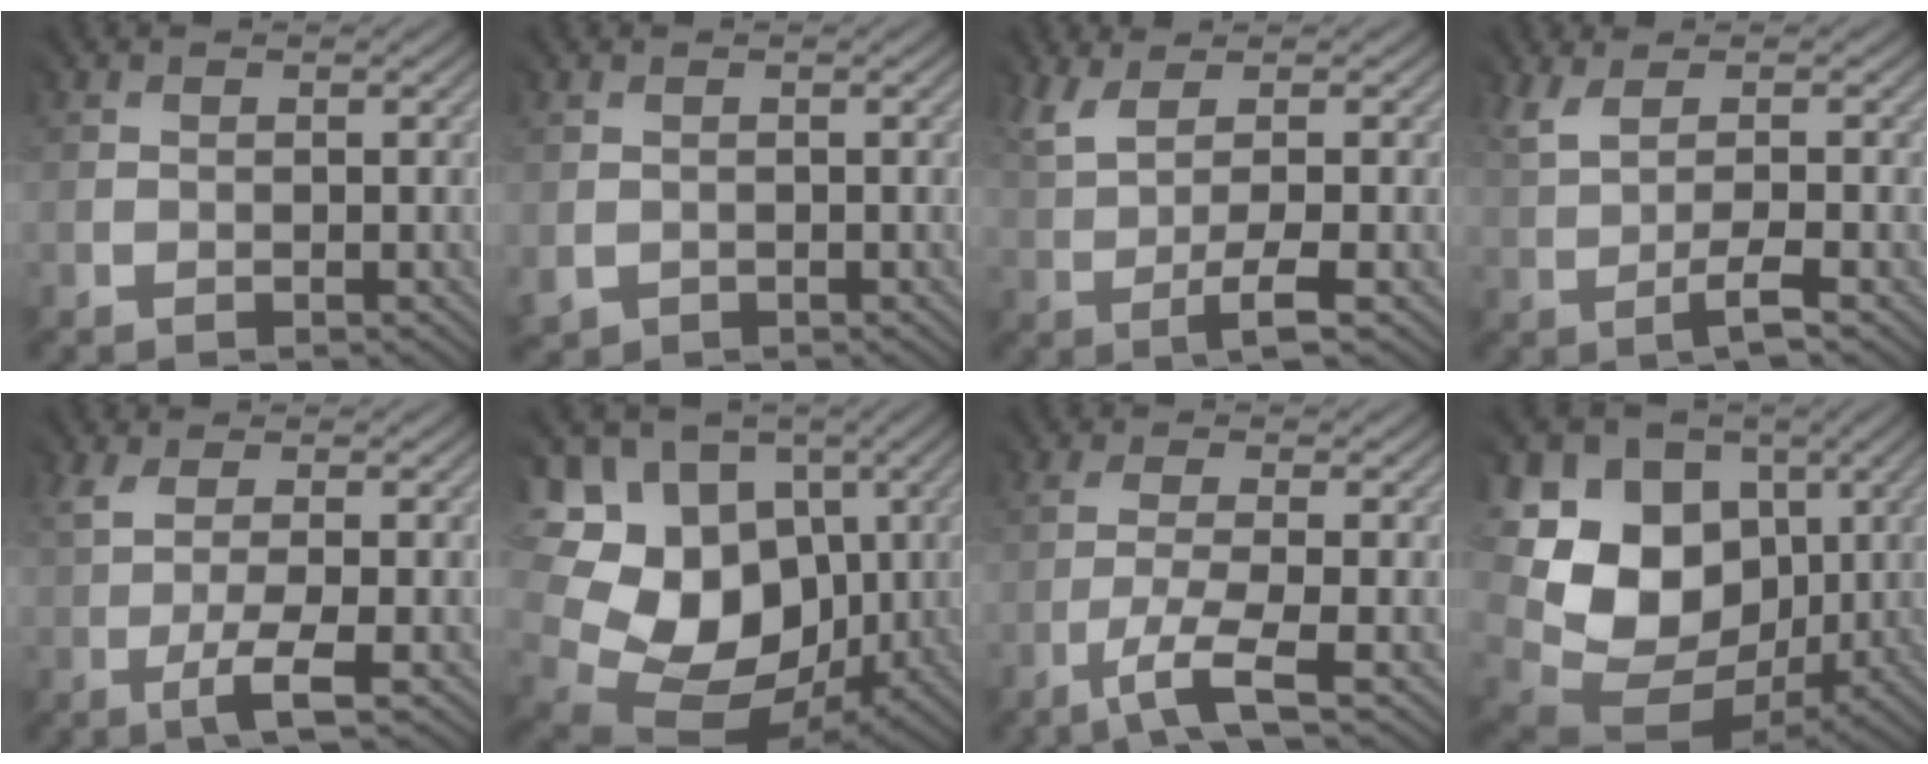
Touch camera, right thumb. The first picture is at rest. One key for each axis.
{"total": 1.1, "fx": -0.1, "fy": 1.1, "fz": -0.1, "tx": -0.004, "ty": -0.005, "tz": -0.001}
{"total": 4.9, "fx": 1.2, "fy": 0.8, "fz": 4.7, "tx": -0.105, "ty": 0.007, "tz": 0.024}
{"total": 3.4, "fx": 0.6, "fy": 0.2, "fz": 3.4, "tx": -0.078, "ty": 0.004, "tz": 0.011}
{"total": 4.9, "fx": -0.8, "fy": 0.9, "fz": 4.7, "tx": -0.103, "ty": 0.010, "tz": -0.018}
{"total": 16.2, "fx": 1.8, "fy": 13.2, "fz": 9.3, "tx": -0.210, "ty": -0.022, "tz": 0.059}
{"total": 4.8, "fx": -2.5, "fy": 0.5, "fz": 4.1, "tx": -0.089, "ty": 0.004, "tz": -0.056}
{"total": 14.4, "fx": 2.2, "fy": 11.8, "fz": 8.0, "tx": -0.185, "ty": -0.018, "tz": 0.061}